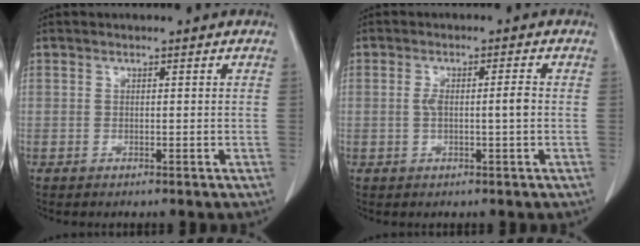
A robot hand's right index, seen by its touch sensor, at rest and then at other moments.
{"total": 3.6, "force": [-0.2, 0.4, 3.5], "torque": [-0.068, 0.007, 0.001]}